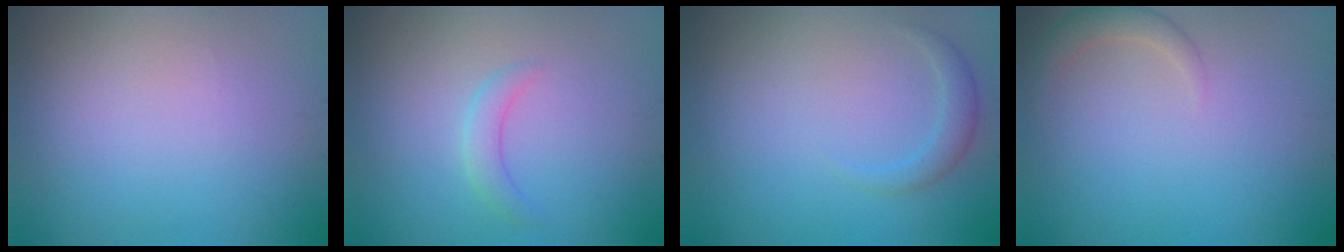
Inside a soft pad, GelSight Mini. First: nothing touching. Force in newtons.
{"total": 1.6, "press": 1.6, "slide": 0.1}
{"total": 1.5, "press": 1.5, "slide": 0.1}
{"total": 1.7, "press": 1.7, "slide": 0.1}